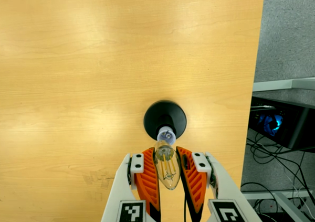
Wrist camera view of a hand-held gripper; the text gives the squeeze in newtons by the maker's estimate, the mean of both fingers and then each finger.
{"total": 23.1, "left": 26.2, "right": 20.1}